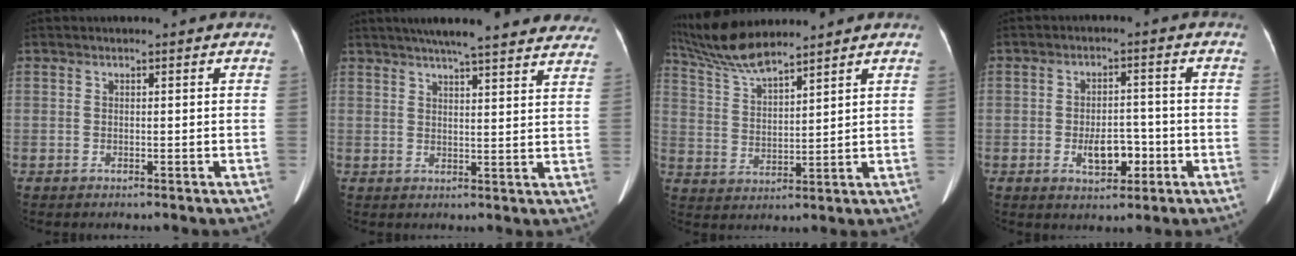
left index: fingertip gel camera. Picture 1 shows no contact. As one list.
[{"total": 22.4, "force": [19.5, 2.6, 10.6], "torque": [-0.145, 0.010, 0.232]}, {"total": 9.3, "force": [8.5, 0.6, 3.8], "torque": [-0.088, 0.013, 0.169]}, {"total": 5.6, "force": [-2.1, 2.9, 4.2], "torque": [-0.071, 0.004, -0.031]}]